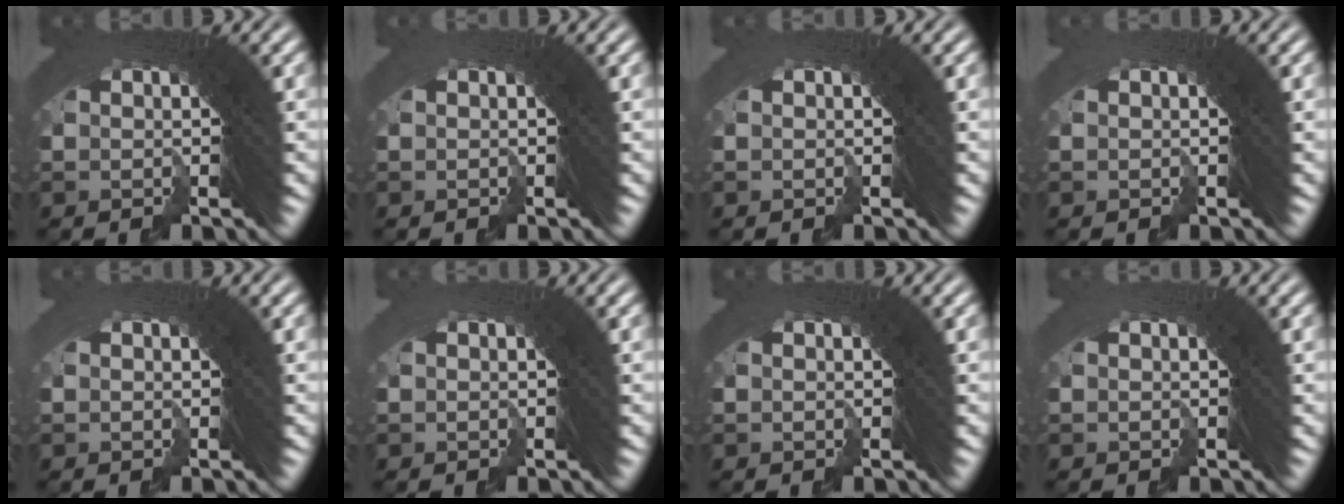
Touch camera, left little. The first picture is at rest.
{"total": 0.9, "force": [-0.2, -0.5, -0.7], "torque": [0.012, -0.001, -0.003]}
{"total": 0.7, "force": [-0.2, -0.3, -0.6], "torque": [0.011, -0.001, -0.002]}
{"total": 1.2, "force": [-0.3, -0.7, -1.0], "torque": [0.017, -0.001, -0.004]}
{"total": 1.0, "force": [-0.2, -0.5, -0.9], "torque": [0.016, 0.000, -0.003]}
{"total": 1.1, "force": [-0.2, -0.5, -0.9], "torque": [0.016, -0.001, -0.004]}
{"total": 0.0}
{"total": 1.0, "force": [-0.2, -0.5, -0.9], "torque": [0.014, -0.001, -0.004]}